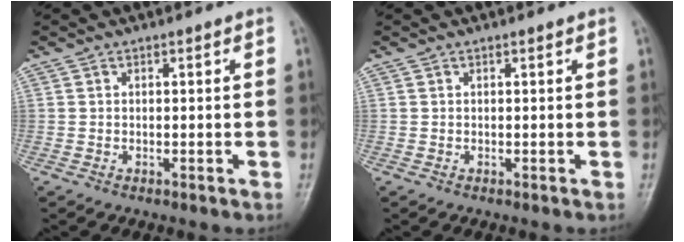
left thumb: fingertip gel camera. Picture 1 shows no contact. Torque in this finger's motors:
{"motor_torque": [0.00, 0.00, 0.00, 0.00, 0.00]}